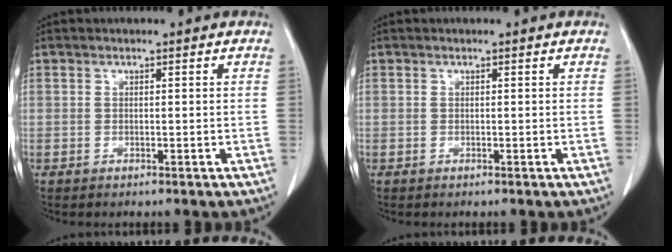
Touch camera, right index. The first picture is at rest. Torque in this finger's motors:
{"motor_torque": [0.00, 0.00, 0.00, 0.00]}